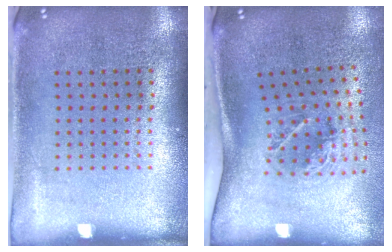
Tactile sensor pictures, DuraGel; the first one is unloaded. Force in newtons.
{"total": 2.1, "press": 1.3, "slide": 1.7}